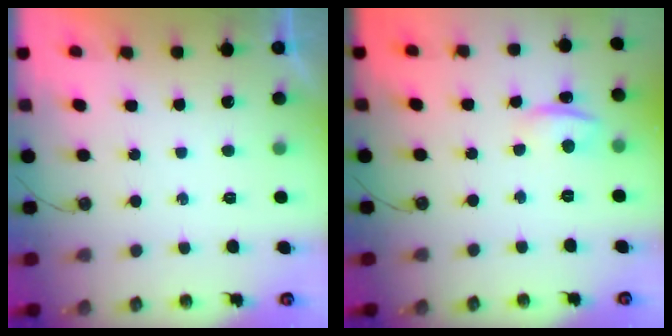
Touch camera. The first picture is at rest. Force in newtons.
{"total": 1.6, "press": 1.4, "slide": 0.7}